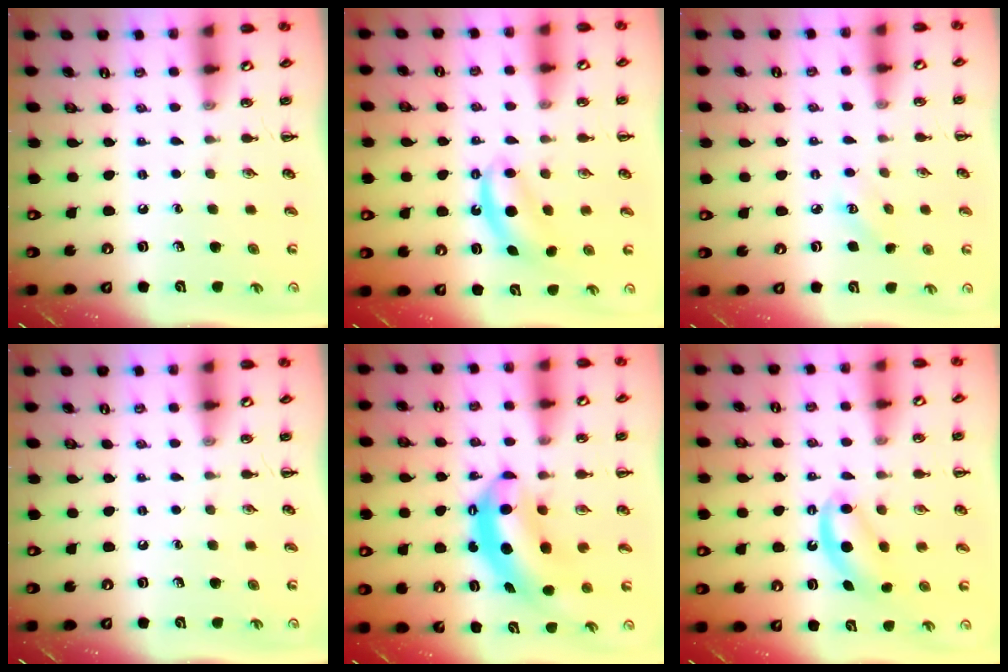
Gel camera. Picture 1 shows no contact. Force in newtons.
{"total": 6.1, "press": 6.0, "slide": 1.1}
{"total": 3.3, "press": 3.2, "slide": 0.9}
{"total": 0.0}
{"total": 7.1, "press": 6.9, "slide": 1.8}
{"total": 5.4, "press": 5.4, "slide": 0.9}